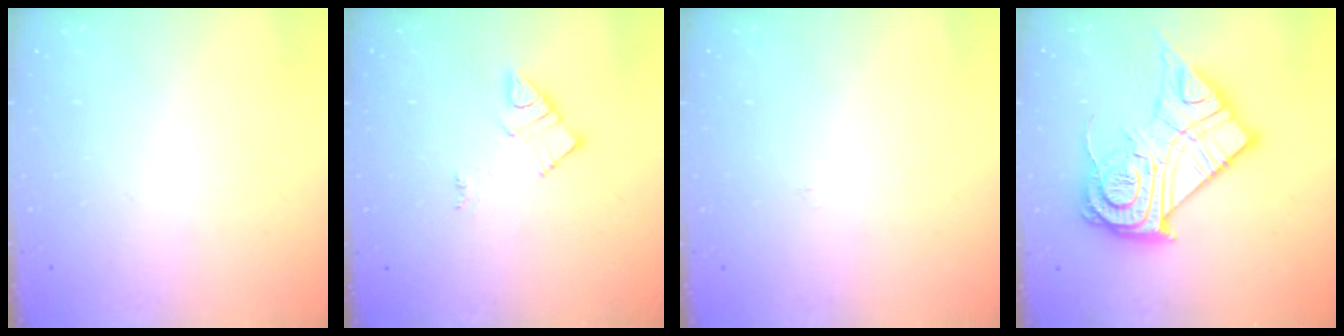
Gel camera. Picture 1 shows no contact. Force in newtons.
{"total": 8.2, "press": 8.2, "slide": 0.5}
{"total": 2.2, "press": 2.2, "slide": 0.3}
{"total": 23.3, "press": 23.3, "slide": 1.7}